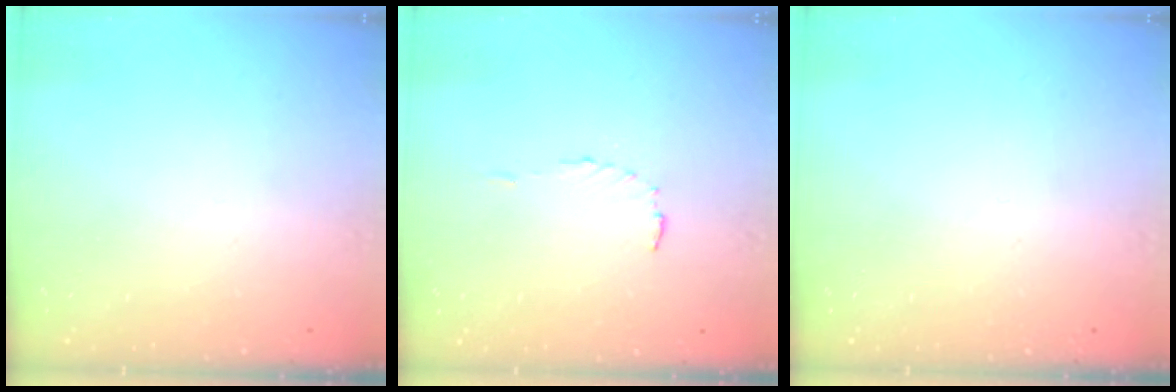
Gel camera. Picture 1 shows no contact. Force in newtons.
{"total": 4.2, "press": 4.1, "slide": 0.4}
{"total": 0.0}